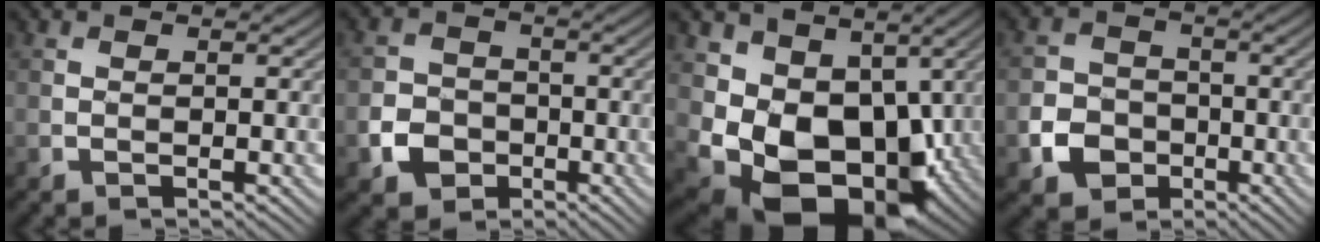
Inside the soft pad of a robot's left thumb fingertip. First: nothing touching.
{"total": 4.9, "force": [-2.0, 4.1, 1.7], "torque": [-0.034, -0.004, -0.043]}
{"total": 13.4, "force": [-0.2, 9.9, 9.1], "torque": [-0.164, -0.051, 0.014]}
{"total": 5.5, "force": [-2.2, 4.6, 2.0], "torque": [-0.046, -0.006, -0.047]}